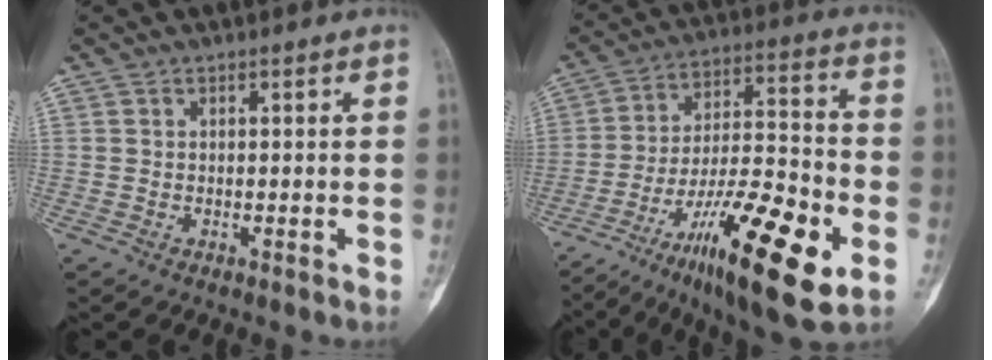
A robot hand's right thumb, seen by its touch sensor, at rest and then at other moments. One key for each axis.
{"total": 23.4, "fx": -10.1, "fy": 6.3, "fz": 20.2, "tx": -0.328, "ty": 0.044, "tz": -0.161}